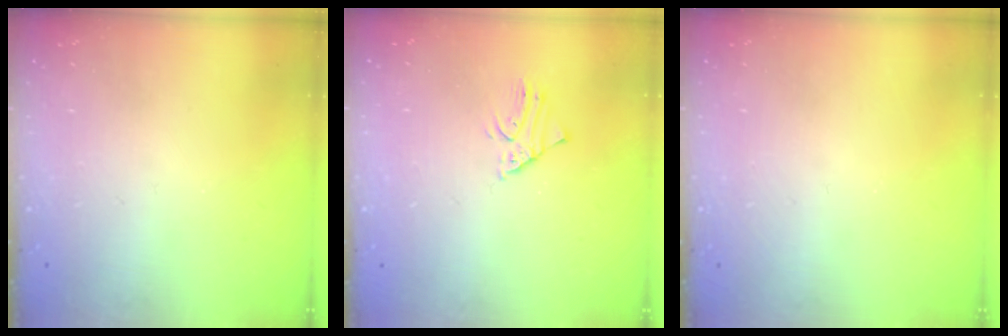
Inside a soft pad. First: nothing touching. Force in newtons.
{"total": 1.6, "press": 1.6, "slide": 0.1}
{"total": 0.0}